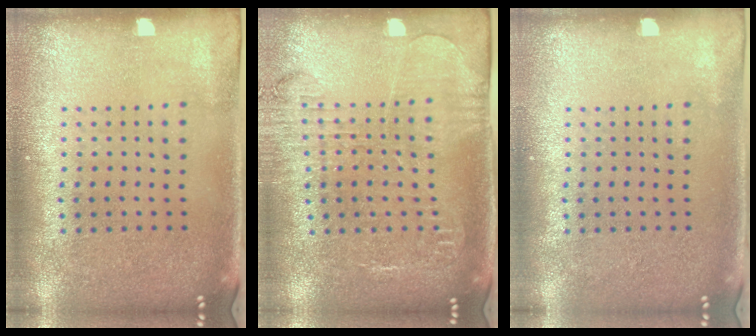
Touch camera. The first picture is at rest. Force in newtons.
{"total": 2.0, "press": 2.0, "slide": 0.1}
{"total": 0.0}